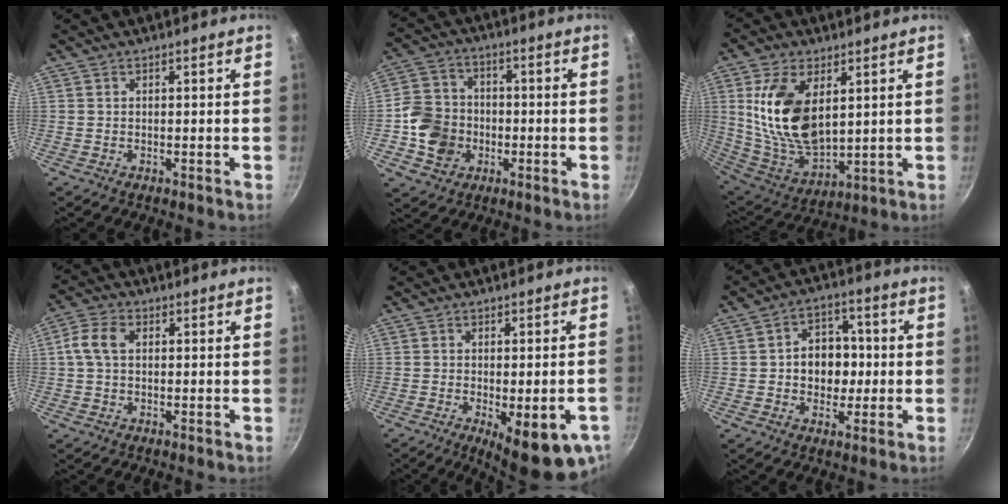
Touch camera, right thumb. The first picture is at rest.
{"total": 10.8, "force": [-2.4, 9.3, 5.0], "torque": [-0.071, 0.020, -0.048]}
{"total": 17.7, "force": [4.3, 9.6, 14.2], "torque": [-0.262, -0.024, 0.098]}
{"total": 5.5, "force": [0.9, 3.6, 4.0], "torque": [-0.088, 0.015, 0.014]}
{"total": 13.7, "force": [-5.8, 4.9, 11.4], "torque": [-0.122, 0.007, -0.063]}
{"total": 9.7, "force": [-0.1, 7.4, 6.2], "torque": [-0.047, 0.016, -0.007]}